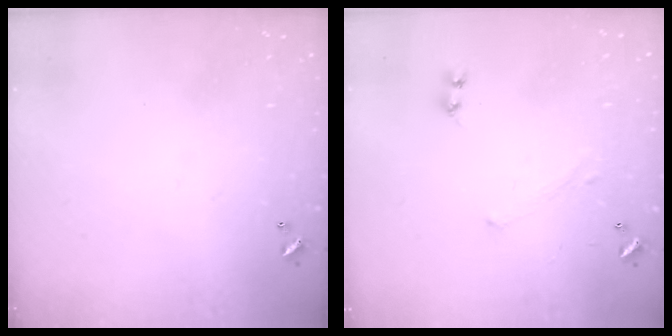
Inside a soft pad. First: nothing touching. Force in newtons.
{"total": 0.7, "press": 0.7, "slide": 0.3}